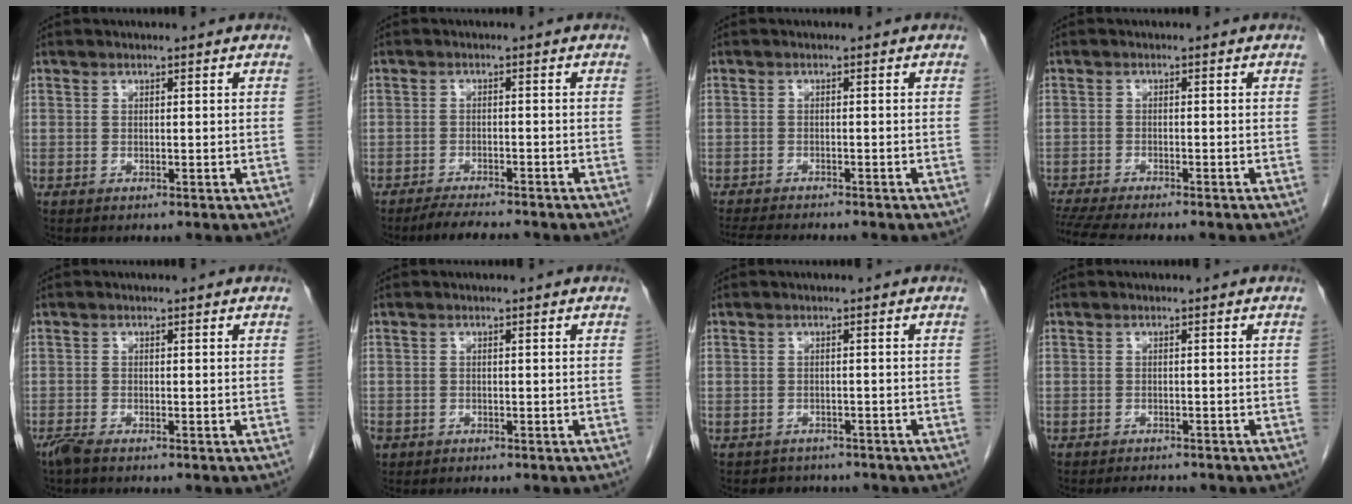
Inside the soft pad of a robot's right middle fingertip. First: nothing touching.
{"total": 5.4, "force": [-4.9, 0.5, 2.2], "torque": [-0.037, -0.014, -0.080]}
{"total": 7.2, "force": [-6.5, 0.6, 3.1], "torque": [-0.047, -0.013, -0.099]}
{"total": 9.0, "force": [-7.9, 0.6, 4.3], "torque": [-0.065, -0.015, -0.124]}
{"total": 1.8, "force": [-1.4, 0.2, 1.1], "torque": [-0.030, -0.006, -0.030]}
{"total": 1.7, "force": [-1.0, 1.3, 0.6], "torque": [-0.018, -0.001, -0.014]}
{"total": 3.9, "force": [-3.4, 1.9, 0.2], "torque": [-0.008, 0.007, -0.042]}
{"total": 2.9, "force": [-2.6, 0.8, 0.8], "torque": [-0.012, -0.004, -0.034]}